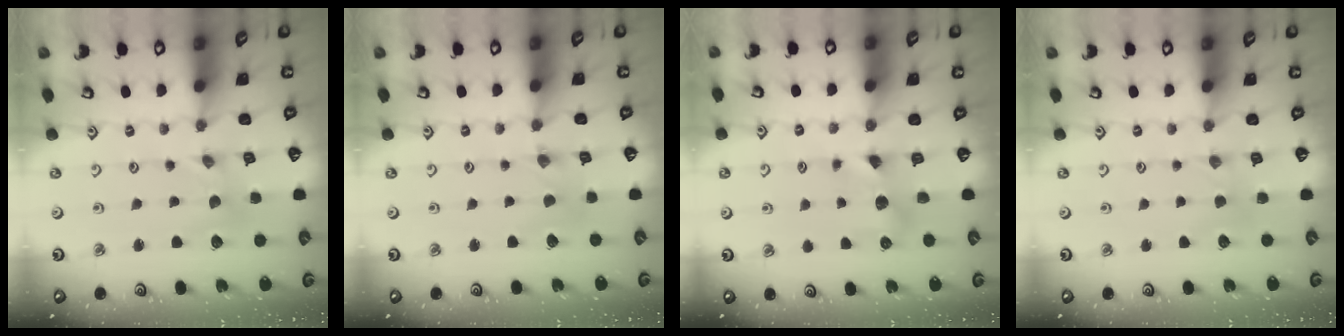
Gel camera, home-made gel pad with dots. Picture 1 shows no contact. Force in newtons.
{"total": 0.0}
{"total": 6.6, "press": 6.5, "slide": 0.7}
{"total": 2.1, "press": 2.1, "slide": 0.4}